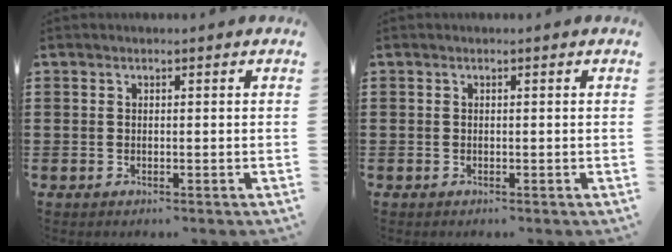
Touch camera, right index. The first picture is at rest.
{"total": 0.0}